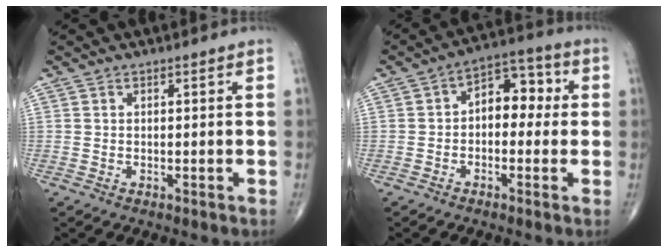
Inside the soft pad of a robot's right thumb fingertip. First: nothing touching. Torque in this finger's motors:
{"motor_torque": [-0.24, 0.50, 0.56, 0.15, 0.13]}